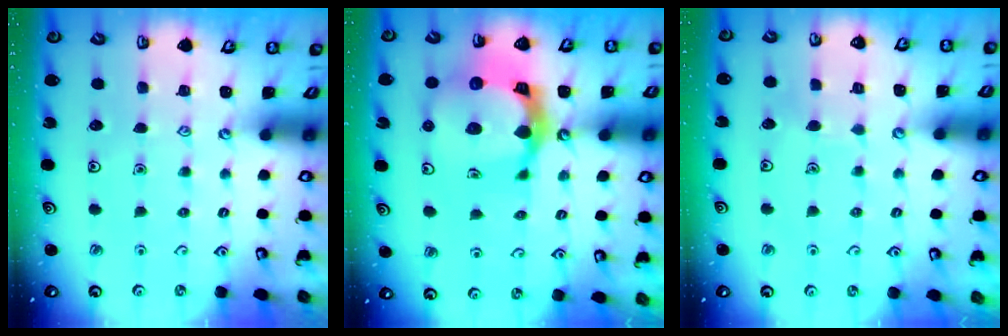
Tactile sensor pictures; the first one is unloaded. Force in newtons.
{"total": 18.6, "press": 18.5, "slide": 2.2}
{"total": 3.0, "press": 3.0, "slide": 0.2}